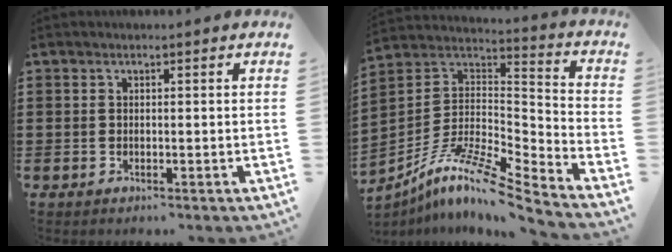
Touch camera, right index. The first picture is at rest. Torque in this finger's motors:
{"motor_torque": [0.26, 1.62, -0.86, -0.21]}